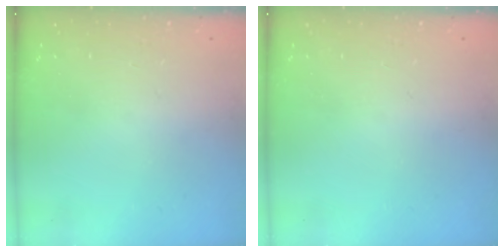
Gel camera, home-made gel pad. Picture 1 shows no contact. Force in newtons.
{"total": 0.0}